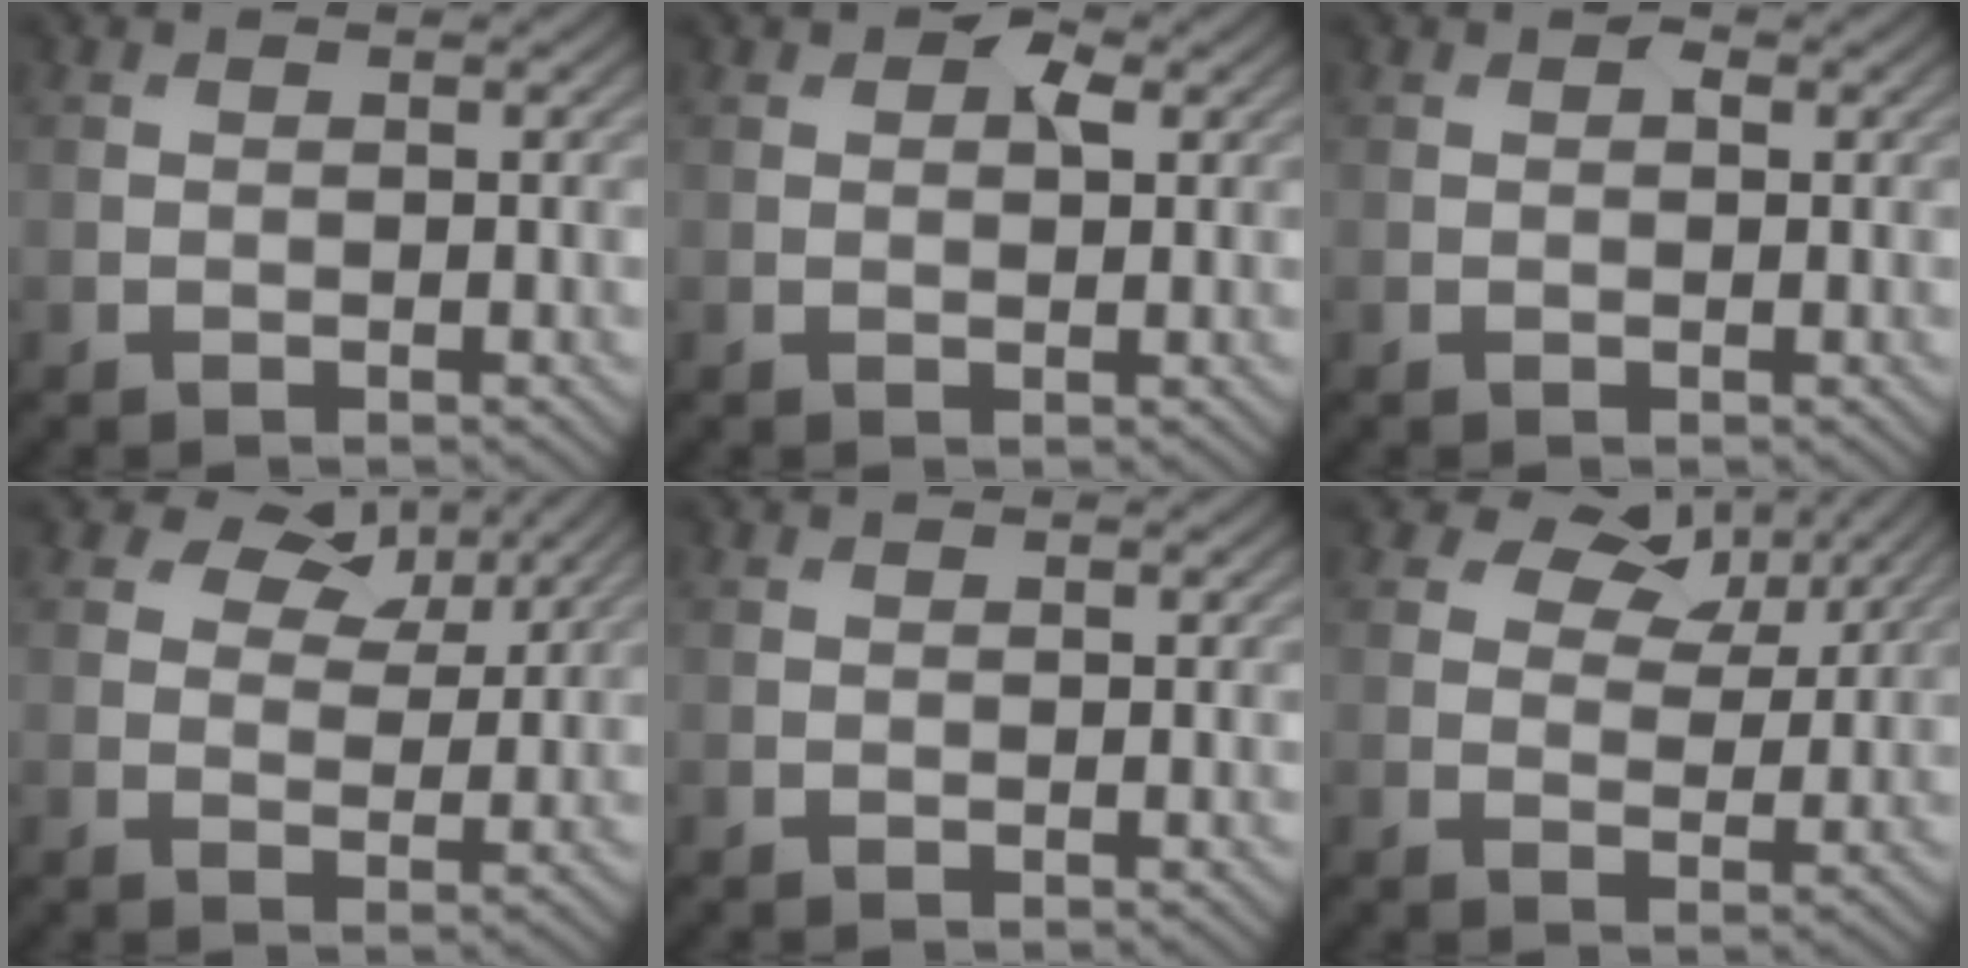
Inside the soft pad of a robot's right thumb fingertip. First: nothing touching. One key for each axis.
{"total": 2.9, "fx": 1.3, "fy": 1.5, "fz": 2.0, "tx": -0.031, "ty": 0.003, "tz": 0.020}
{"total": 0.9, "fx": 0.4, "fy": 0.5, "fz": 0.7, "tx": -0.008, "ty": -0.001, "tz": 0.005}
{"total": 6.5, "fx": 4.0, "fy": 3.7, "fz": 3.4, "tx": -0.050, "ty": -0.001, "tz": 0.061}
{"total": 0.0}
{"total": 7.3, "fx": 4.5, "fy": 4.2, "fz": 4.0, "tx": -0.061, "ty": 0.002, "tz": 0.066}